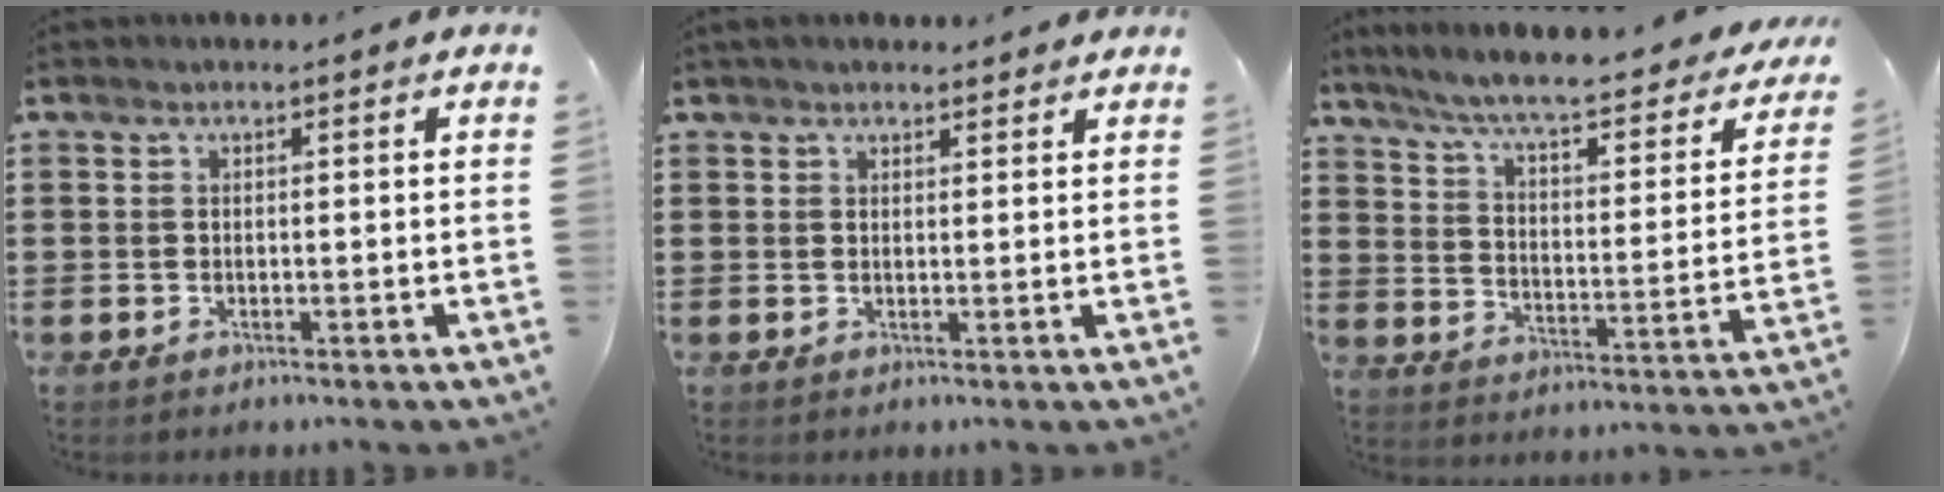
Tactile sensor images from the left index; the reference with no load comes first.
{"total": 1.9, "force": [1.8, 0.4, 0.6], "torque": [-0.014, 0.004, 0.035]}
{"total": 6.6, "force": [5.5, 0.0, 3.7], "torque": [-0.095, -0.046, 0.088]}